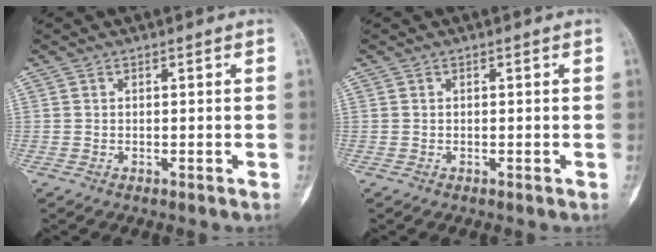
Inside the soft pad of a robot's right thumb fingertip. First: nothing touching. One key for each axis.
{"total": 0.0}